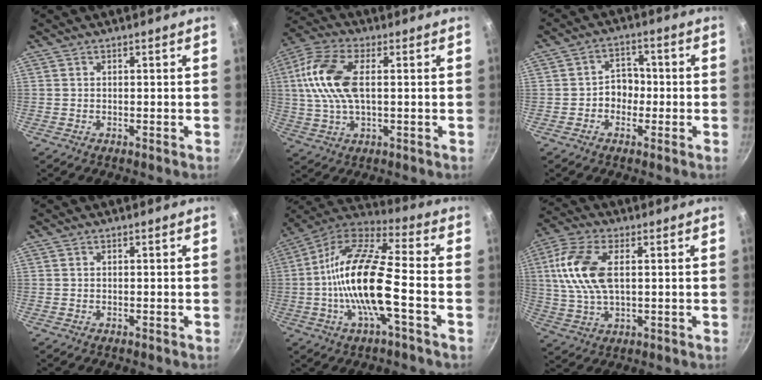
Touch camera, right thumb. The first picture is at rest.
{"total": 13.3, "force": [1.8, 6.8, 11.3], "torque": [-0.230, 0.017, 0.021]}
{"total": 5.0, "force": [-1.0, 4.2, 2.6], "torque": [0.001, 0.018, -0.022]}
{"total": 0.0}
{"total": 18.2, "force": [-3.4, 5.4, 17.0], "torque": [-0.323, 0.038, -0.084]}
{"total": 12.6, "force": [2.2, 6.6, 10.5], "torque": [-0.213, 0.010, 0.036]}